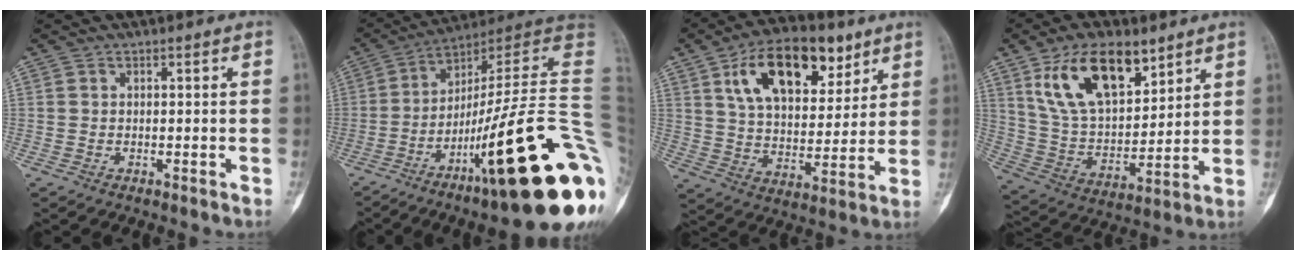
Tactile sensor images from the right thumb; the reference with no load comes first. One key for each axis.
{"total": 31.1, "fx": -9.2, "fy": 4.7, "fz": 29.3, "tx": -0.337, "ty": 0.048, "tz": -0.145}
{"total": 19.2, "fx": 9.6, "fy": 10.4, "fz": 13.0, "tx": -0.166, "ty": -0.027, "tz": 0.163}
{"total": 18.1, "fx": 10.2, "fy": 9.1, "fz": 11.8, "tx": -0.174, "ty": -0.041, "tz": 0.198}